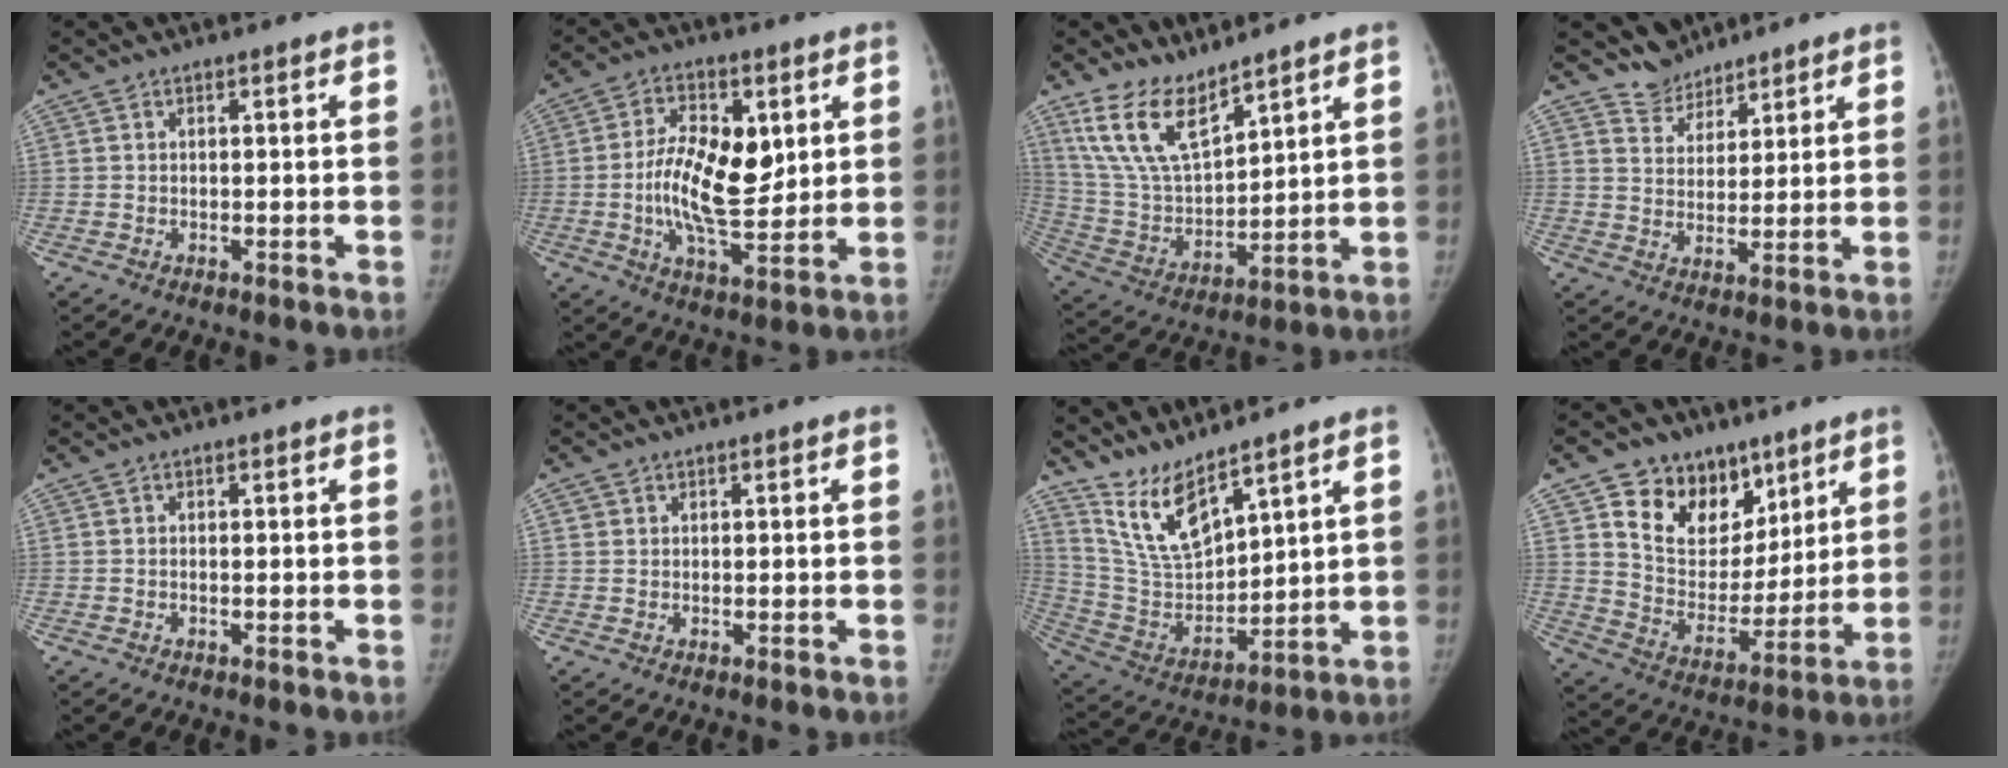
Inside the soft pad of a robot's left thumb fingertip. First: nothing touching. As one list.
[{"total": 13.2, "force": [1.7, 6.3, 11.5], "torque": [-0.181, -0.015, 0.030]}, {"total": 13.3, "force": [9.6, 5.1, 7.7], "torque": [-0.129, -0.054, 0.208]}, {"total": 5.6, "force": [4.9, 2.6, -0.6], "torque": [0.038, -0.042, 0.093]}, {"total": 0.0}, {"total": 0.7, "force": [0.4, 0.6, 0.0], "torque": [0.008, -0.001, 0.005]}, {"total": 11.3, "force": [9.3, 2.7, 5.9], "torque": [-0.104, -0.066, 0.203]}, {"total": 16.5, "force": [9.6, 11.7, 6.4], "torque": [-0.054, -0.047, 0.171]}]